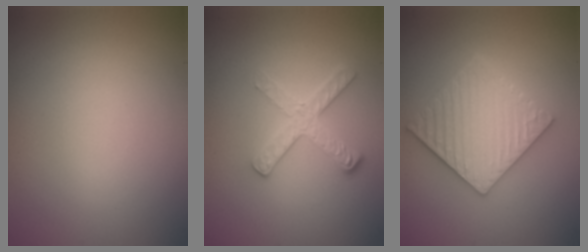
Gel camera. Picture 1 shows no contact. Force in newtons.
{"total": 2.7, "press": 2.4, "slide": 1.2}
{"total": 5.9, "press": 5.8, "slide": 1.0}